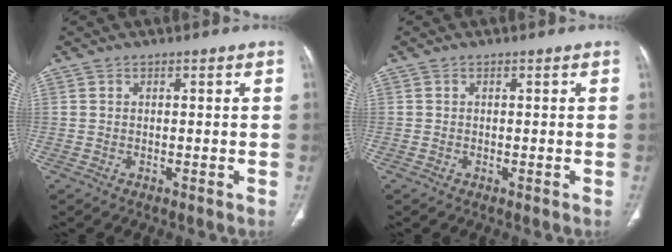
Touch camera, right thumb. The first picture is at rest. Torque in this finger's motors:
{"motor_torque": [2.74, 2.27, 0.69, -0.66, 0.02]}